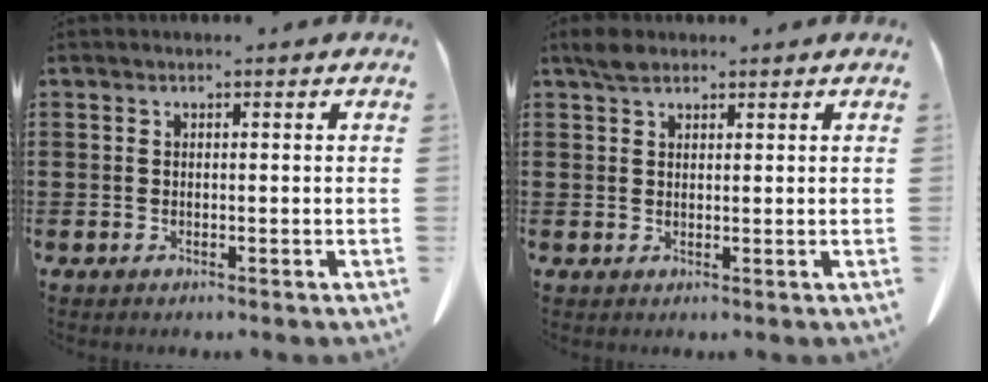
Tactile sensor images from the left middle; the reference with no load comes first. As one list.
[{"total": 2.3, "force": [1.9, 1.0, 1.0], "torque": [-0.025, 0.002, 0.037]}]